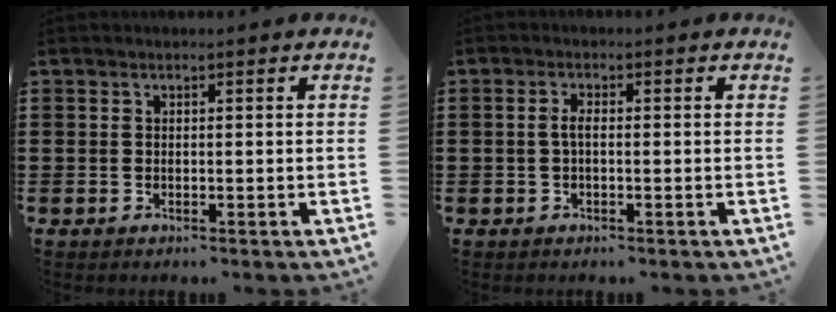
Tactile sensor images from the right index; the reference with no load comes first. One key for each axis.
{"total": 1.8, "fx": -0.3, "fy": 0.6, "fz": 1.6, "tx": -0.040, "ty": -0.001, "tz": -0.009}